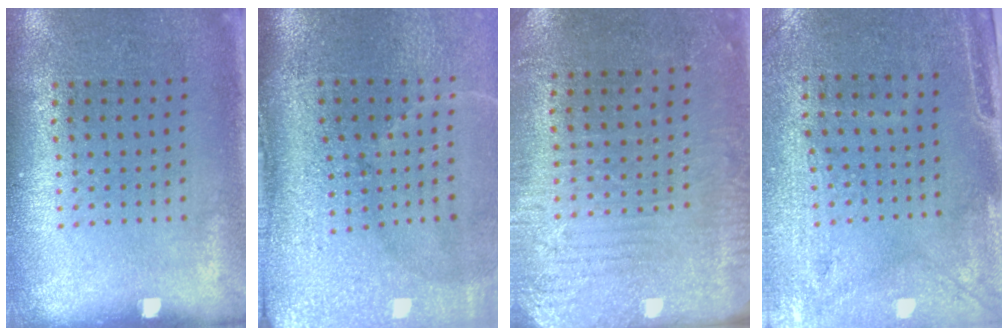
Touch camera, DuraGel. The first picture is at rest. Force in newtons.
{"total": 4.8, "press": 4.0, "slide": 2.7}
{"total": 2.8, "press": 2.6, "slide": 1.2}
{"total": 3.0, "press": 2.5, "slide": 1.5}